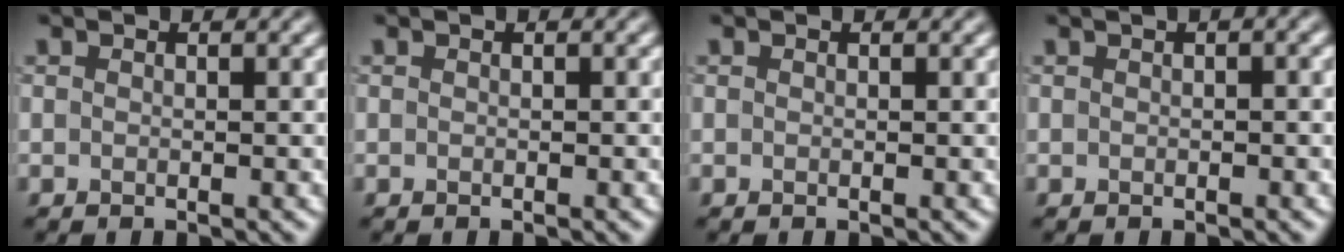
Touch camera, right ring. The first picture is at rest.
{"total": 0.0}
{"total": 0.0}
{"total": 1.1, "force": [0.3, 0.5, 0.9], "torque": [-0.013, 0.003, 0.004]}